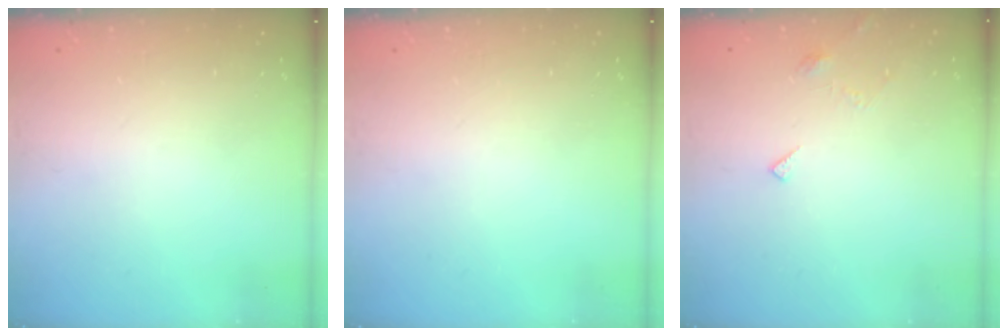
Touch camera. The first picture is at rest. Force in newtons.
{"total": 0.0}
{"total": 4.1, "press": 4.1, "slide": 0.4}